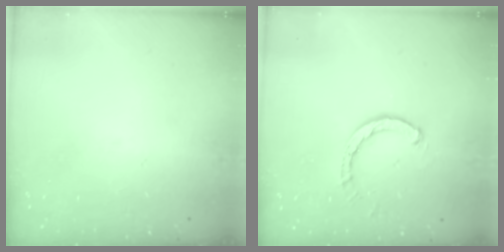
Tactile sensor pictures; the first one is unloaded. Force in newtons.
{"total": 2.6, "press": 2.6, "slide": 0.3}